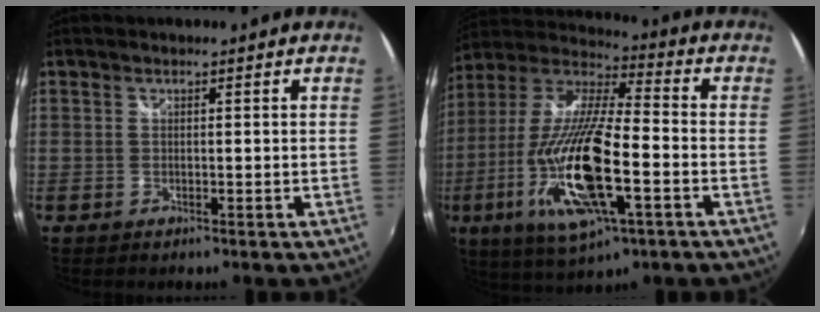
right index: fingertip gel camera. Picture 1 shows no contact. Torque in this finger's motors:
{"motor_torque": [2.14, 0.00, 1.05, 0.21]}